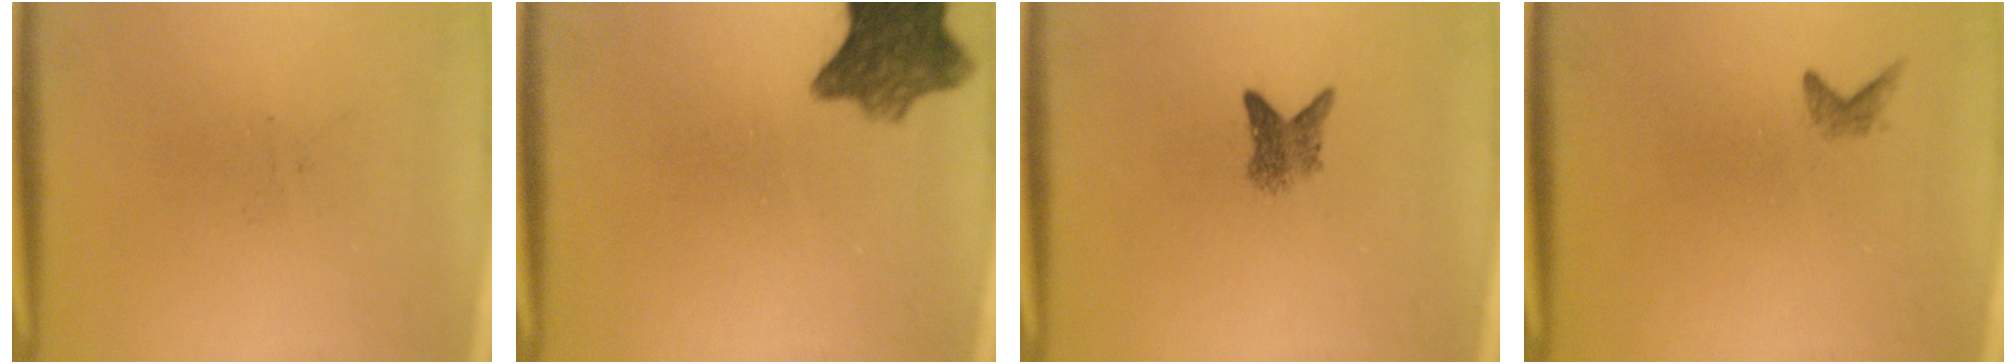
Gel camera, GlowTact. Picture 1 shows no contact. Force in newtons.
{"total": 9.0}
{"total": 2.6}
{"total": 0.9}